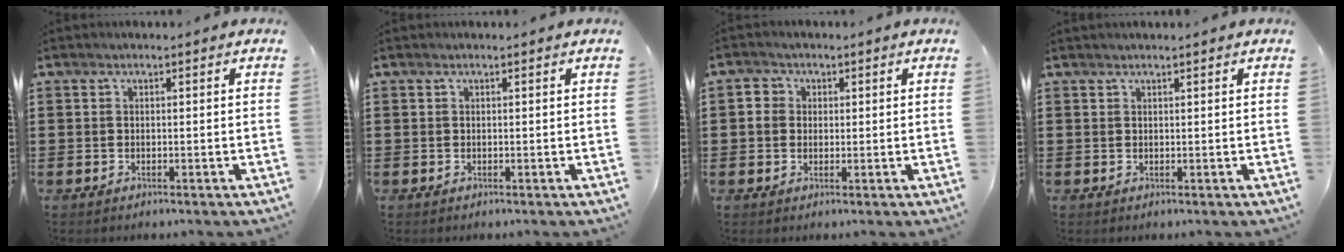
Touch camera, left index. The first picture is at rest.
{"total": 0.0}
{"total": 2.6, "force": [0.4, 2.5, 0.6], "torque": [-0.016, 0.007, 0.001]}
{"total": 0.6, "force": [0.6, -0.1, 0.3], "torque": [-0.006, -0.002, 0.012]}